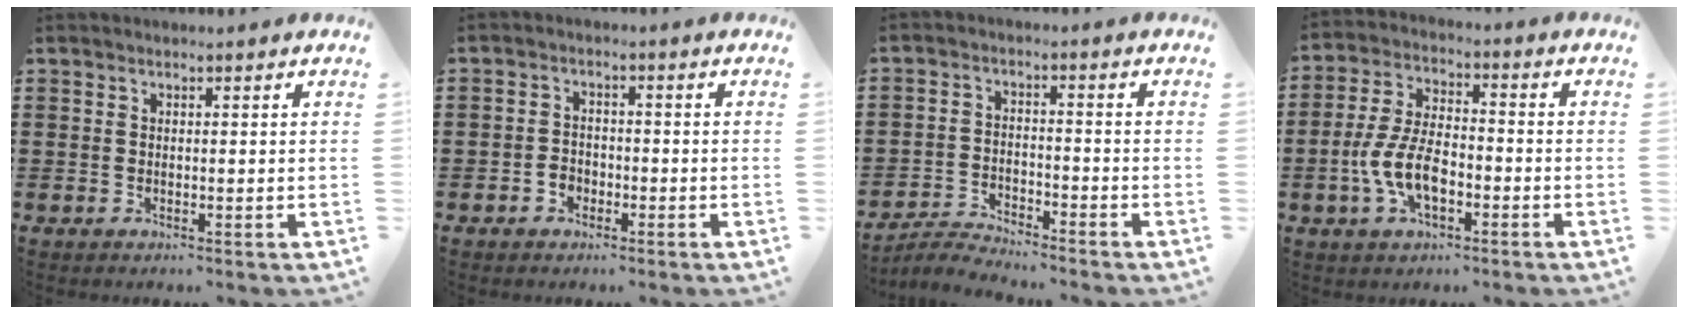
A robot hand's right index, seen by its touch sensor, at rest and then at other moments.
{"total": 2.2, "force": [-1.3, 1.6, 0.6], "torque": [-0.018, 0.000, -0.029]}
{"total": 4.0, "force": [-4.0, 0.1, 0.2], "torque": [-0.014, 0.001, -0.086]}
{"total": 8.2, "force": [-2.8, 3.9, 6.6], "torque": [-0.152, -0.002, -0.058]}